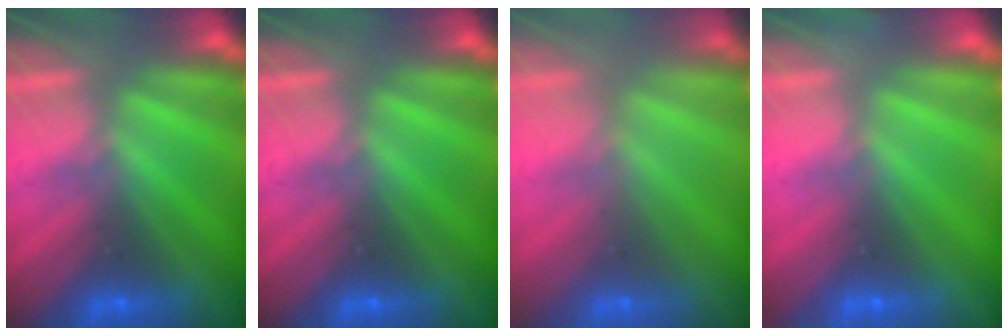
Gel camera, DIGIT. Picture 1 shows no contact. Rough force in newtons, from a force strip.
{"total": 0.0}
{"total": 2.4}
{"total": 2.9}